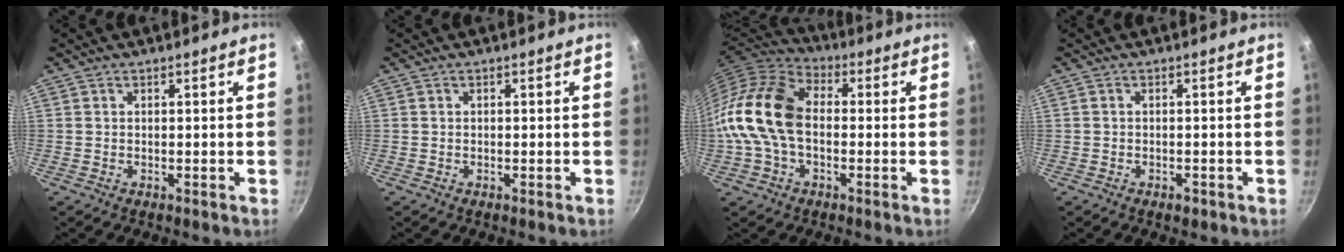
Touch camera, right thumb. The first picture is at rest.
{"total": 0.0}
{"total": 15.6, "force": [-1.2, 10.6, 11.5], "torque": [-0.204, 0.036, -0.041]}
{"total": 1.6, "force": [-1.0, 0.8, 1.0], "torque": [-0.019, 0.008, -0.013]}